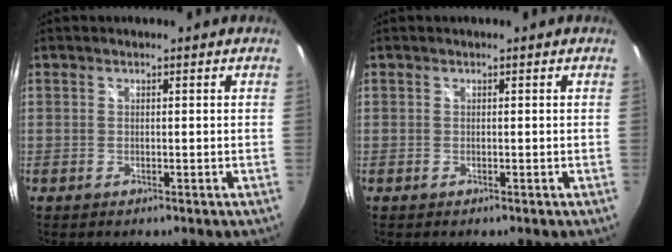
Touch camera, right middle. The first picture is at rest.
{"total": 0.0}